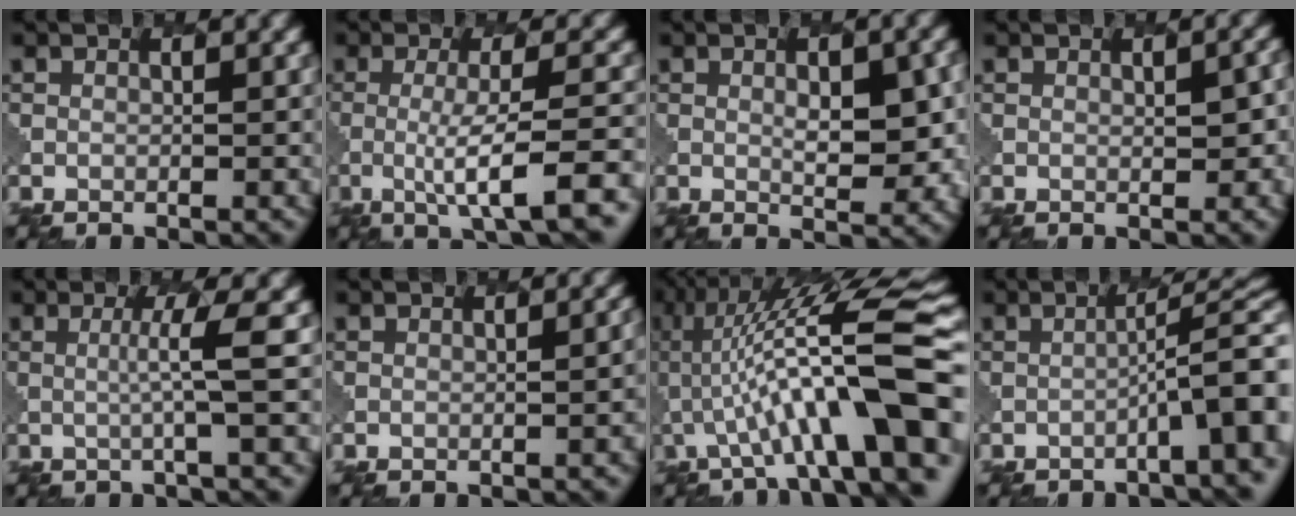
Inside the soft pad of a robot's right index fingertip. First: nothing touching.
{"total": 7.4, "force": [-1.7, 1.5, 7.0], "torque": [-0.108, -0.004, -0.035]}
{"total": 5.2, "force": [0.6, 2.2, 4.6], "torque": [-0.068, -0.005, 0.016]}
{"total": 2.8, "force": [0.3, 1.0, 2.6], "torque": [-0.032, 0.000, 0.009]}
{"total": 2.6, "force": [0.6, 0.0, 2.5], "torque": [-0.051, -0.004, 0.004]}
{"total": 2.4, "force": [-0.8, 1.1, 2.0], "torque": [-0.002, 0.008, -0.004]}
{"total": 13.4, "force": [-0.7, 2.8, 13.1], "torque": [-0.209, 0.038, -0.005]}
{"total": 7.0, "force": [-2.7, 0.9, 6.4], "torque": [-0.077, 0.019, -0.040]}